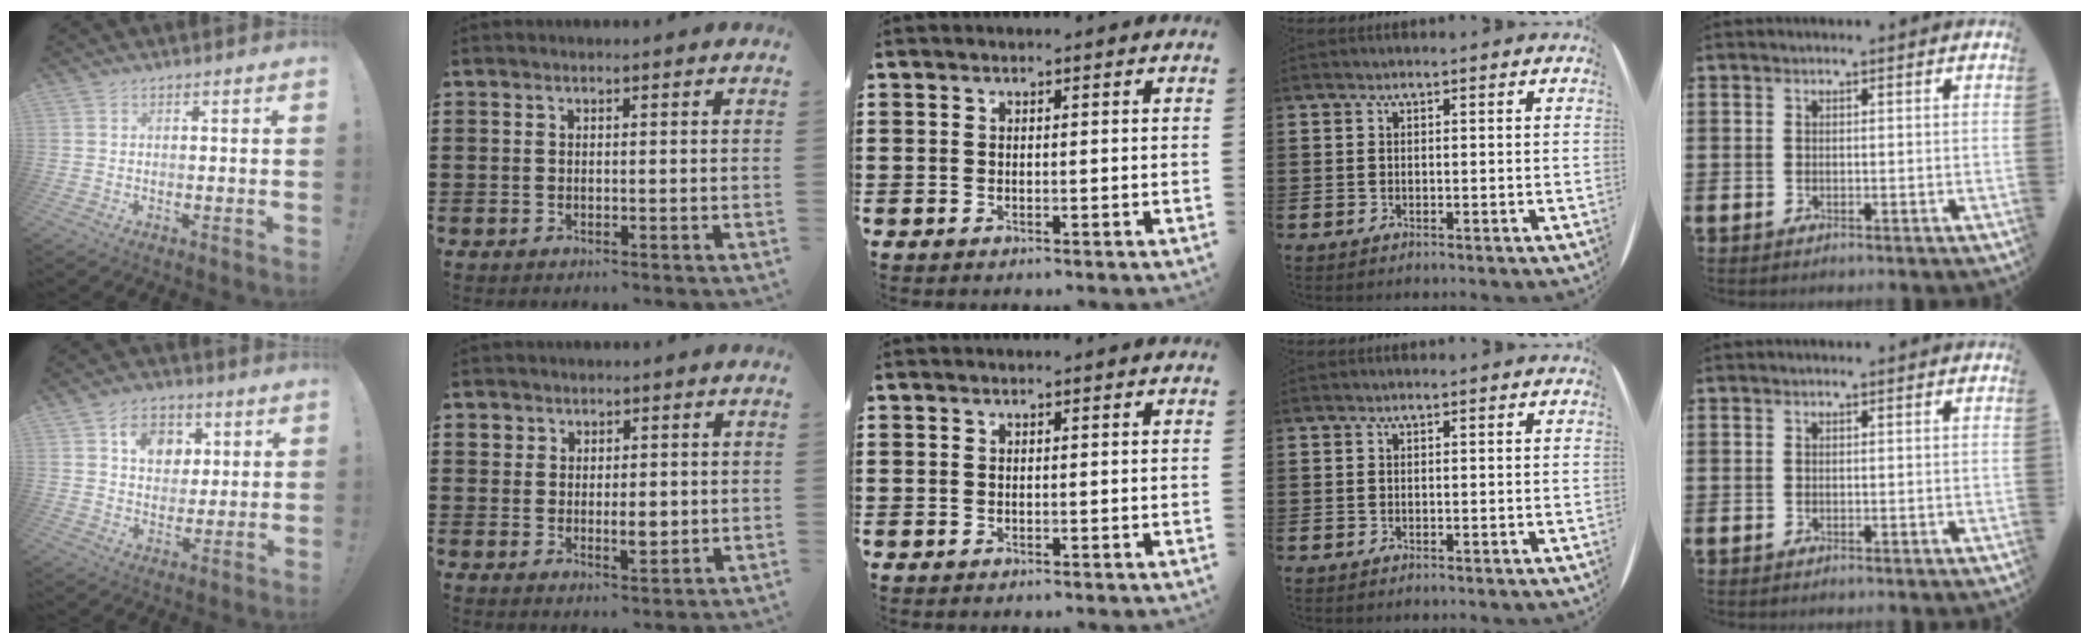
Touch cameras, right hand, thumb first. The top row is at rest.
{"thumb": {"total": 9.7, "force": [4.1, 7.8, 4.1], "torque": [-0.051, -0.017, 0.076]}, "index": {"total": 3.4, "force": [0.4, 2.4, 2.4], "torque": [-0.035, 0.003, 0.003]}}